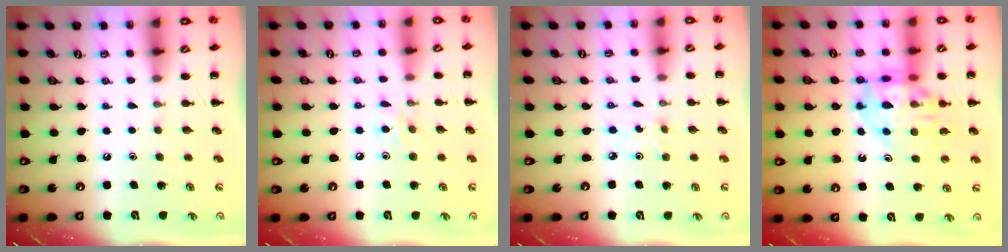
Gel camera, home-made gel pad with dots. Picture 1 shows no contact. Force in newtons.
{"total": 5.0, "press": 4.6, "slide": 1.9}
{"total": 1.2, "press": 1.1, "slide": 0.4}
{"total": 14.6, "press": 14.2, "slide": 3.4}